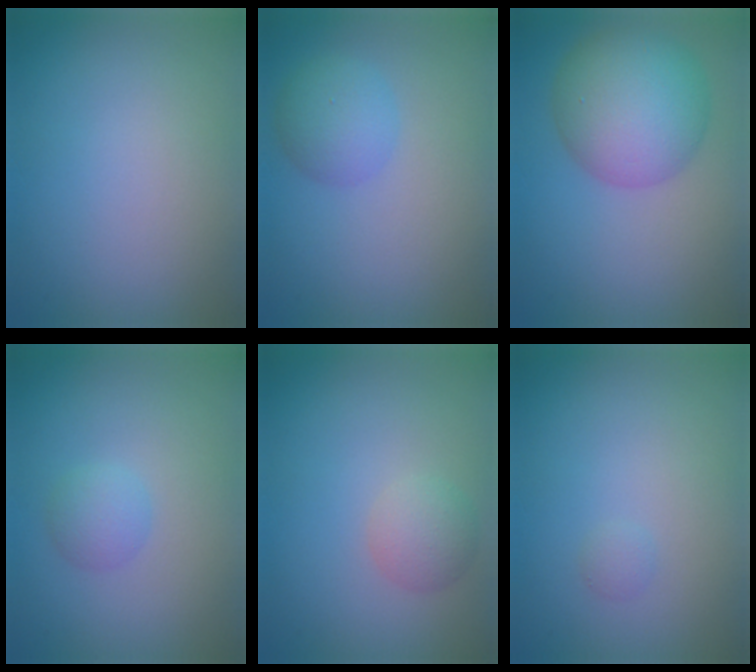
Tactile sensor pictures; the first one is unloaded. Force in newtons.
{"total": 3.0, "press": 2.9, "slide": 0.2}
{"total": 7.7, "press": 7.7, "slide": 0.3}
{"total": 1.7, "press": 1.7, "slide": 0.0}
{"total": 2.2, "press": 2.2, "slide": 0.1}
{"total": 0.6, "press": 0.6, "slide": 0.1}